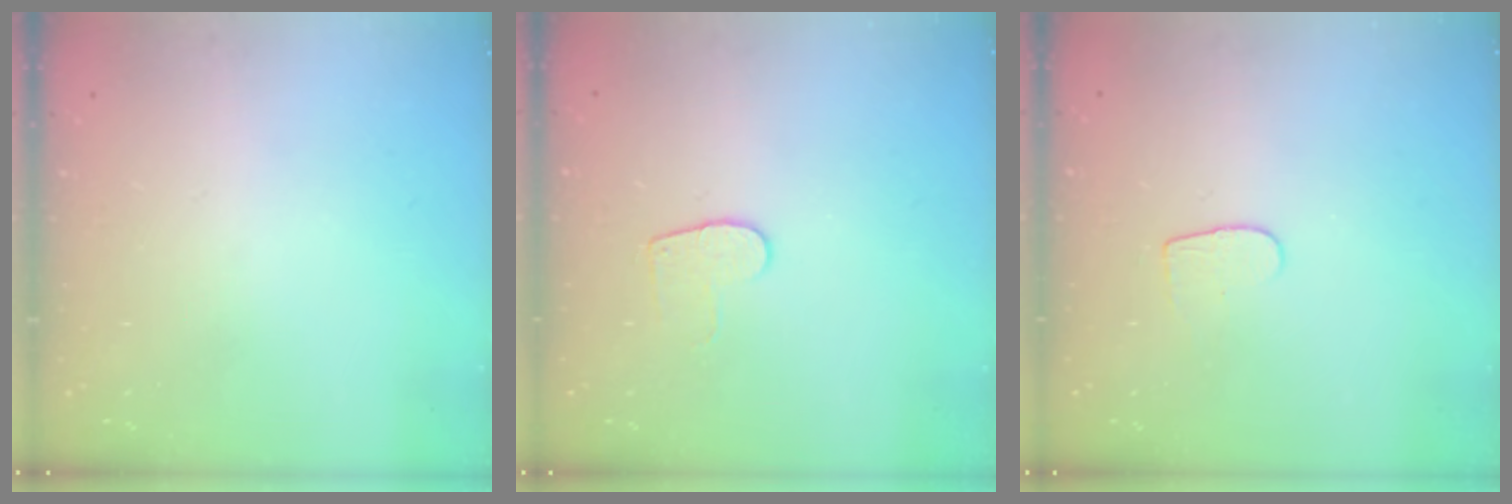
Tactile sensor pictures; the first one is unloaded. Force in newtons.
{"total": 6.4, "press": 6.4, "slide": 0.6}
{"total": 4.3, "press": 4.2, "slide": 0.3}